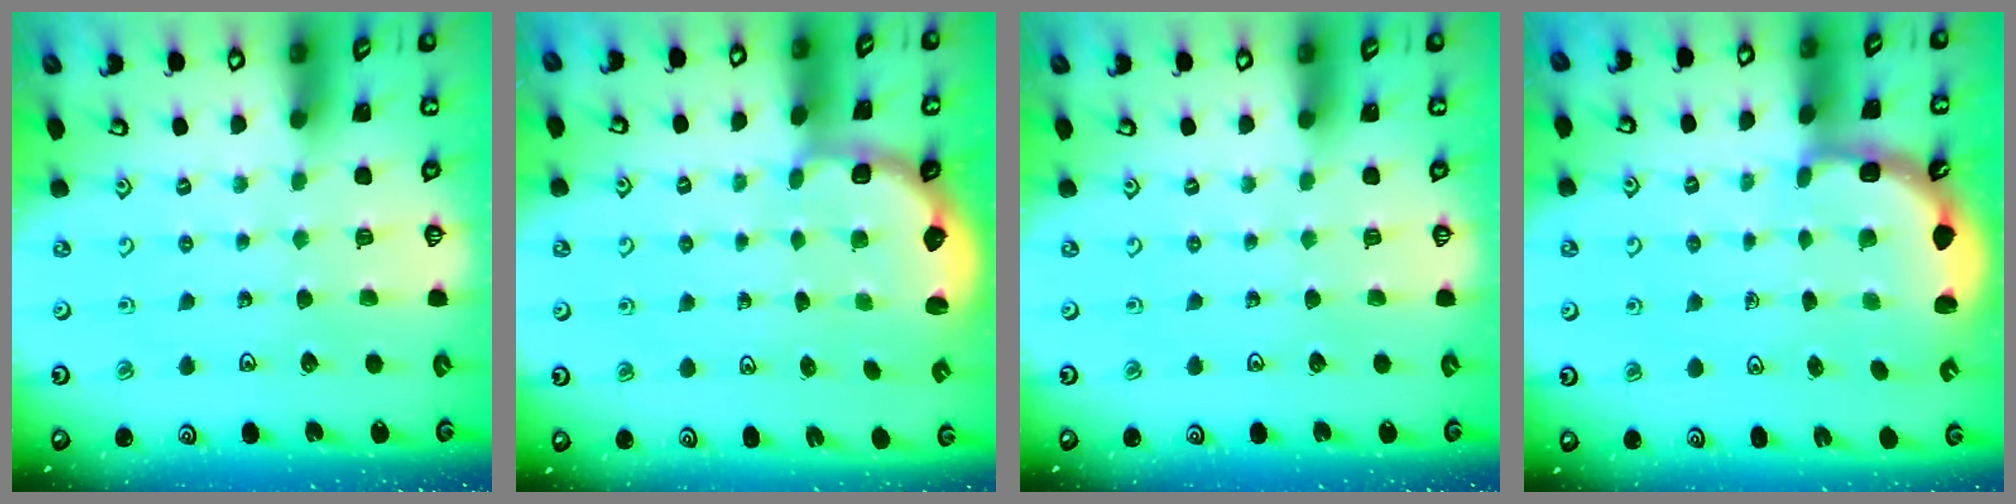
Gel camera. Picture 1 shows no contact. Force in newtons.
{"total": 2.9, "press": 2.0, "slide": 2.1}
{"total": 0.0}
{"total": 3.2, "press": 2.5, "slide": 1.9}